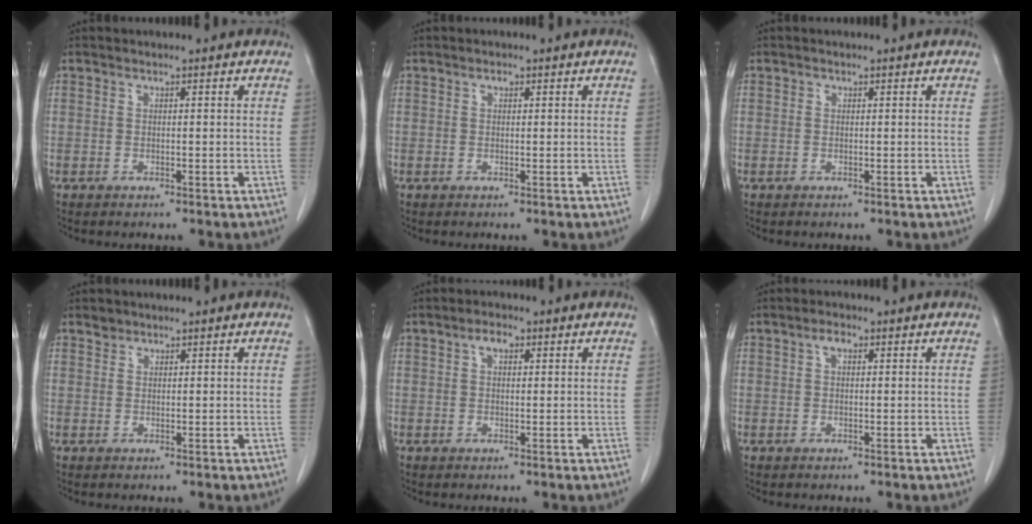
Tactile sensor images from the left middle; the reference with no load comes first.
{"total": 0.6, "force": [0.3, 0.3, 0.4], "torque": [-0.008, 0.000, 0.004]}
{"total": 0.0}
{"total": 0.8, "force": [0.7, 0.1, 0.3], "torque": [-0.011, 0.006, 0.018]}
{"total": 2.1, "force": [1.0, 1.1, 1.5], "torque": [-0.030, 0.007, 0.016]}
{"total": 1.6, "force": [0.7, 0.9, 1.2], "torque": [-0.024, 0.008, 0.011]}